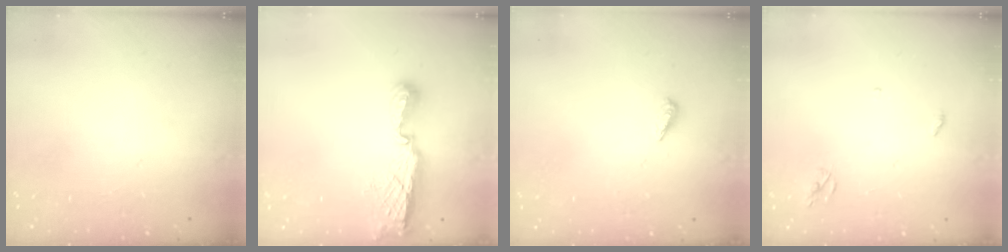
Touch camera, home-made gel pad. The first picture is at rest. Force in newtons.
{"total": 7.6, "press": 7.6, "slide": 0.2}
{"total": 4.8, "press": 4.8, "slide": 0.4}
{"total": 2.6, "press": 2.6, "slide": 0.2}